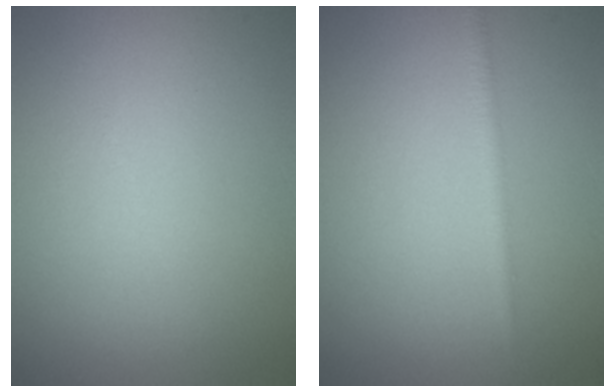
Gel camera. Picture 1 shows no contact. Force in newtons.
{"total": 1.3, "press": 1.3, "slide": 0.1}